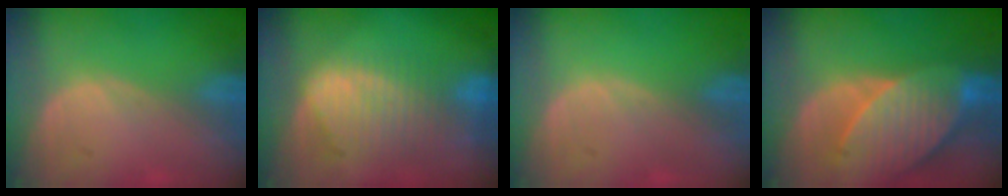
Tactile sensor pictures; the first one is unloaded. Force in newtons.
{"total": 9.1, "press": 8.0, "slide": 4.3}
{"total": 0.0}
{"total": 10.2, "press": 9.0, "slide": 4.8}